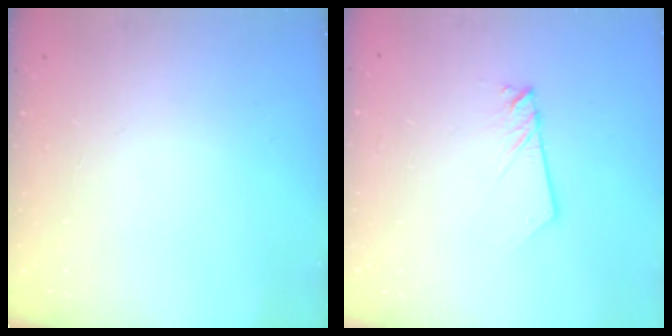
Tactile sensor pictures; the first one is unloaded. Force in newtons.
{"total": 1.9, "press": 1.9, "slide": 0.2}